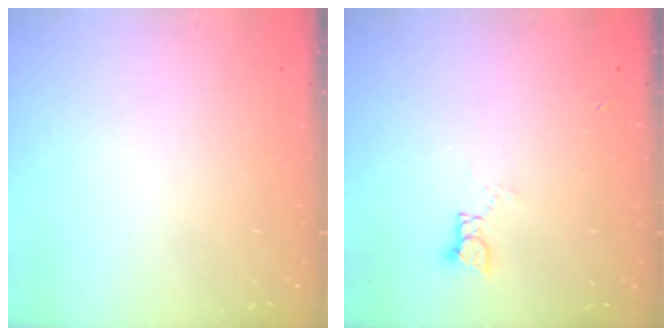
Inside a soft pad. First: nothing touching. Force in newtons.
{"total": 3.5, "press": 3.5, "slide": 0.3}